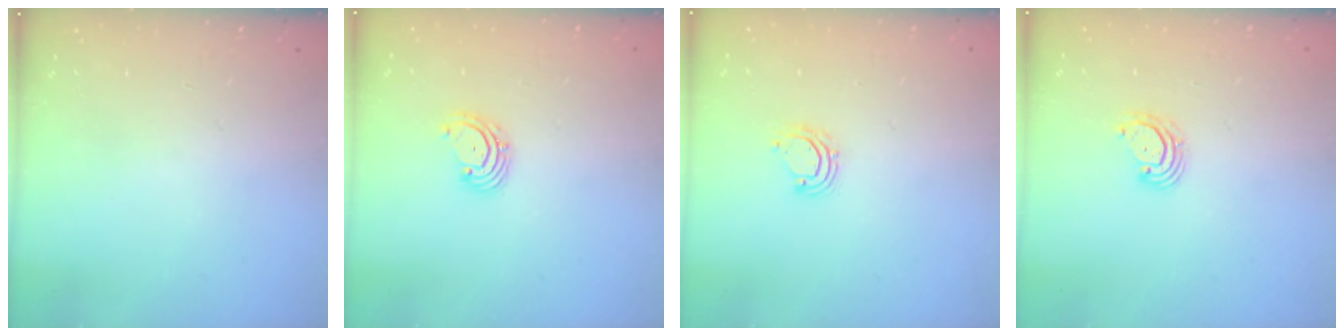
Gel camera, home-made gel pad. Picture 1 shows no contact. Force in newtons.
{"total": 2.7, "press": 2.7, "slide": 0.6}
{"total": 5.4, "press": 5.4, "slide": 0.3}
{"total": 2.9, "press": 2.9, "slide": 0.1}